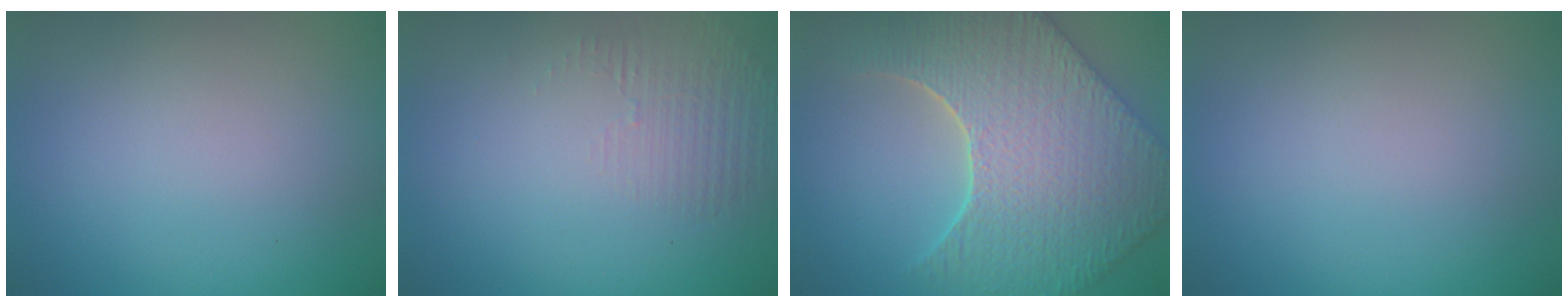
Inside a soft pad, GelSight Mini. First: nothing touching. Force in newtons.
{"total": 1.4, "press": 0.1, "slide": 1.4}
{"total": 8.8, "press": 7.2, "slide": 5.0}
{"total": 0.0}